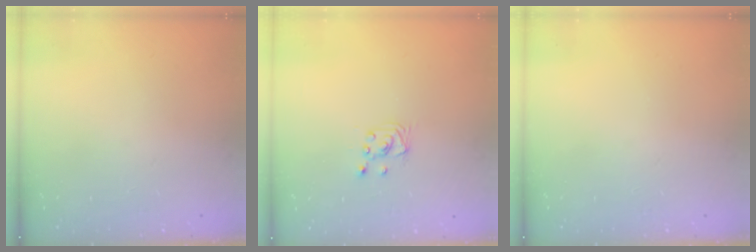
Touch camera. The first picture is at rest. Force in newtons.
{"total": 2.5, "press": 2.5, "slide": 0.2}
{"total": 0.0}